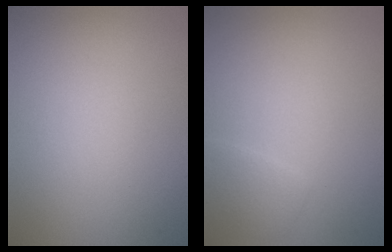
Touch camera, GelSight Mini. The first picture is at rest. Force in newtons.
{"total": 1.4, "press": 1.4, "slide": 0.1}